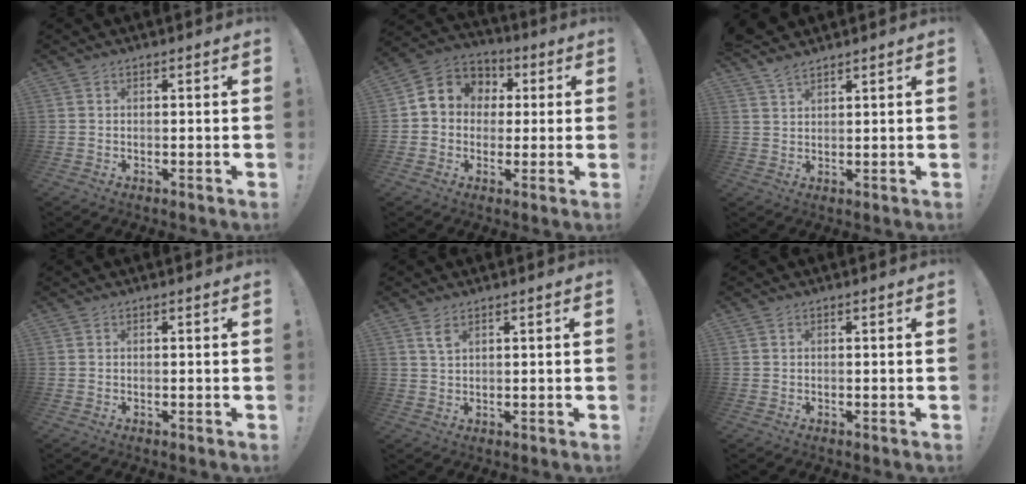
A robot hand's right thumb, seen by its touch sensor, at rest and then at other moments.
{"total": 7.9, "force": [0.7, 7.4, 2.8], "torque": [-0.036, 0.002, 0.021]}
{"total": 4.0, "force": [3.6, 0.9, 1.6], "torque": [-0.034, -0.020, 0.067]}
{"total": 0.0}
{"total": 3.3, "force": [1.8, 1.4, 2.3], "torque": [-0.043, -0.006, 0.032]}
{"total": 0.0}